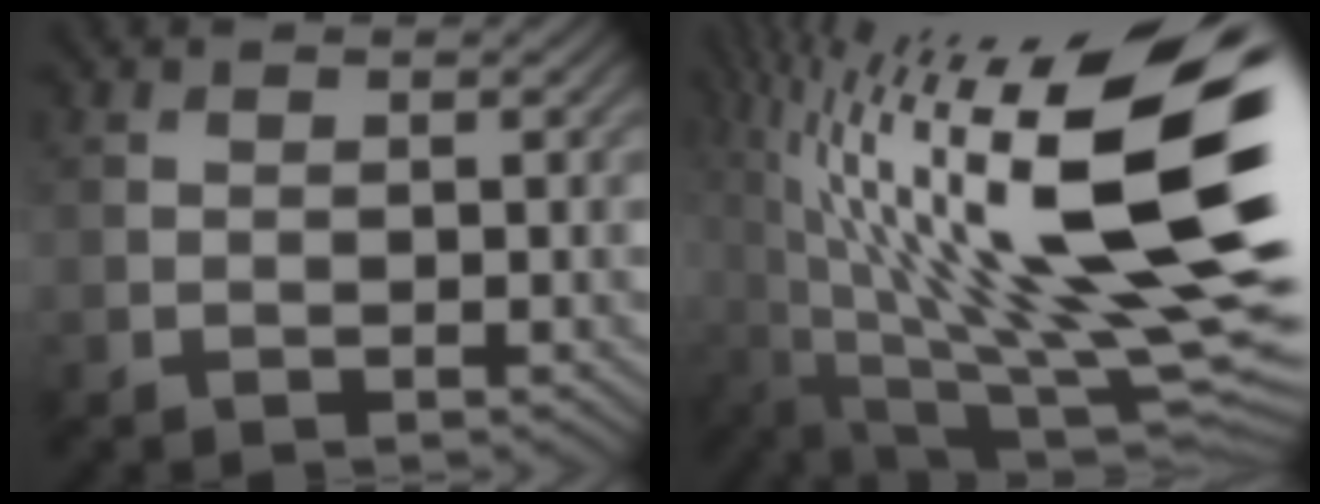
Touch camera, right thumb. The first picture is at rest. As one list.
[{"total": 21.1, "force": [2.9, 7.0, 19.7], "torque": [-0.358, -0.003, 0.056]}]